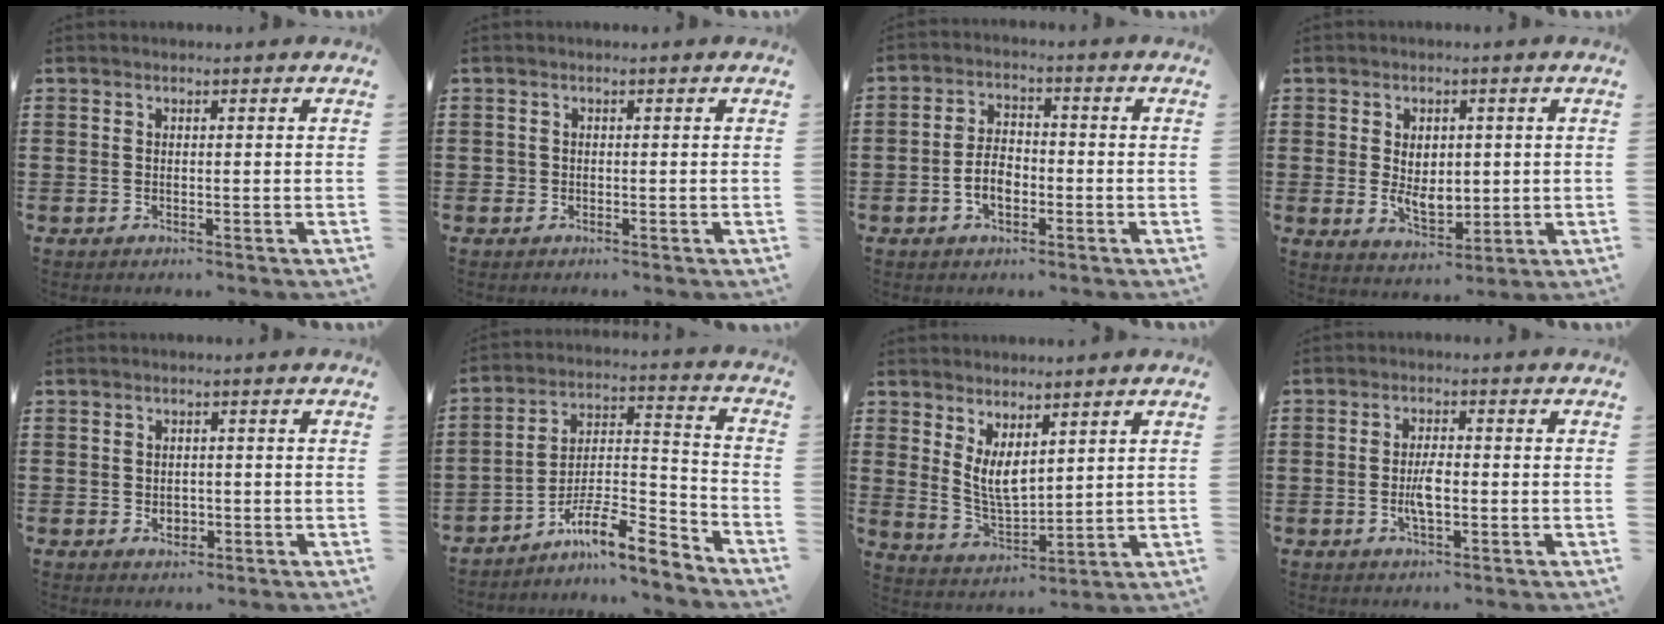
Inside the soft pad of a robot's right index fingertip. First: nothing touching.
{"total": 0.9, "force": [-0.2, 0.8, 0.1], "torque": [-0.003, 0.005, -0.006]}
{"total": 4.7, "force": [-1.7, 2.6, 3.5], "torque": [-0.080, -0.001, -0.034]}
{"total": 4.9, "force": [0.2, 3.3, 3.7], "torque": [-0.057, 0.005, -0.001]}
{"total": 1.7, "force": [-0.2, 1.3, 1.1], "torque": [-0.014, 0.001, -0.007]}
{"total": 9.2, "force": [-7.4, 1.9, 5.1], "torque": [-0.088, 0.004, -0.144]}
{"total": 5.4, "force": [2.8, 2.6, 3.8], "torque": [-0.091, -0.009, 0.050]}
{"total": 4.0, "force": [-0.7, 1.4, 3.6], "torque": [-0.079, -0.002, -0.018]}